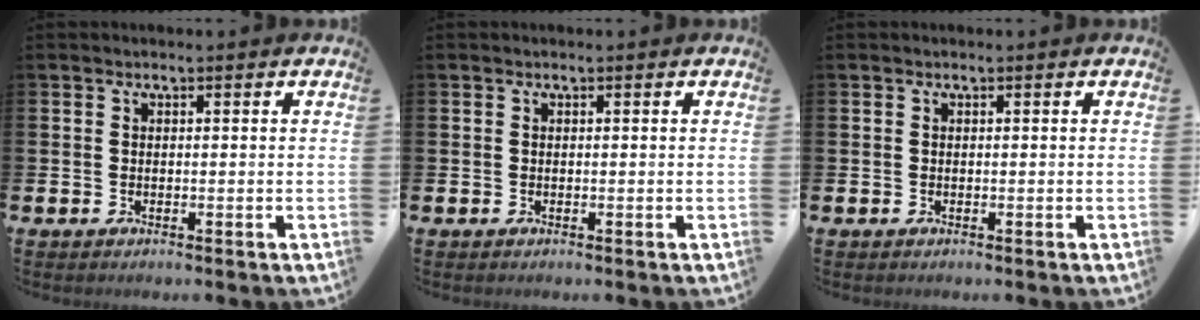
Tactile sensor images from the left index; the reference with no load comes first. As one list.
[{"total": 0.0}, {"total": 0.0}]